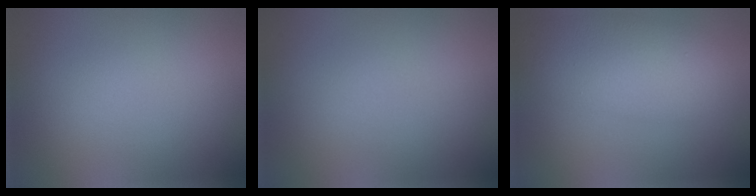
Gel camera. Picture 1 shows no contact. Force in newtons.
{"total": 0.0}
{"total": 5.7, "press": 5.7, "slide": 0.3}